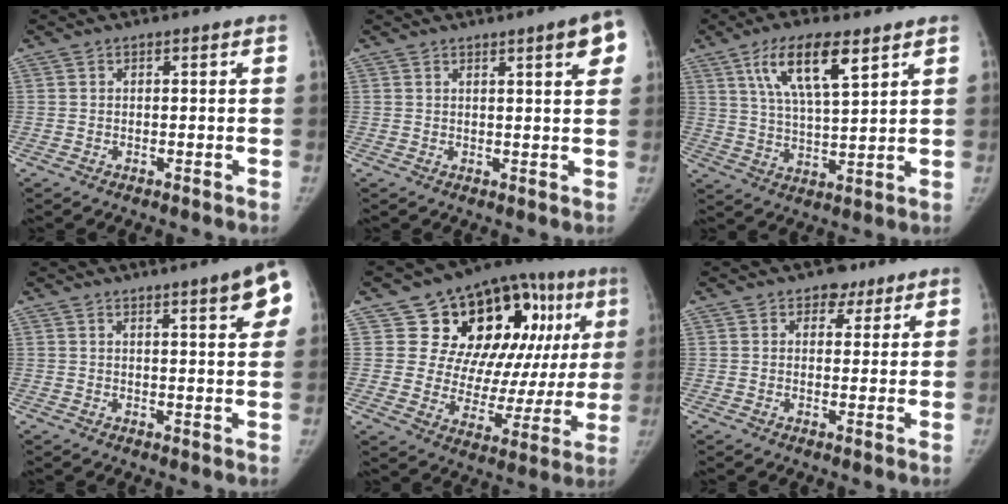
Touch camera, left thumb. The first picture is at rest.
{"total": 5.9, "force": [2.9, 1.0, 5.0], "torque": [-0.053, -0.009, 0.034]}
{"total": 12.2, "force": [6.4, 3.7, 9.7], "torque": [-0.166, -0.023, 0.121]}
{"total": 7.7, "force": [3.9, 1.4, 6.5], "torque": [-0.067, -0.012, 0.045]}
{"total": 24.7, "force": [9.5, 14.6, 17.5], "torque": [-0.184, 0.006, 0.144]}
{"total": 4.0, "force": [2.6, 2.9, 1.0], "torque": [0.011, -0.012, 0.035]}